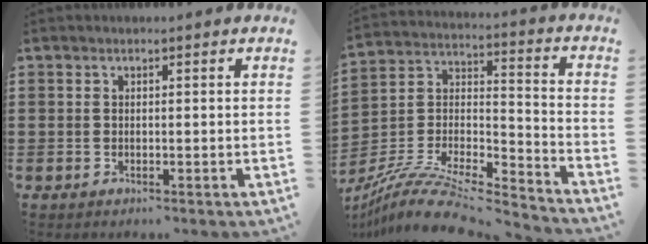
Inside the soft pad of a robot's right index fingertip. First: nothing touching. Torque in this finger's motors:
{"motor_torque": [-1.18, 0.96, 0.08, 0.04]}